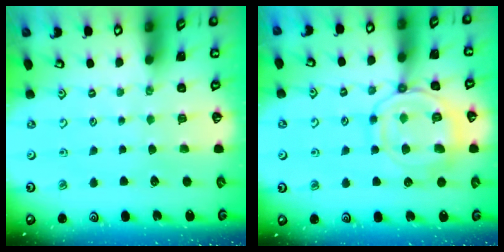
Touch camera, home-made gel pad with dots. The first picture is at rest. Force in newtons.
{"total": 14.5, "press": 14.5, "slide": 1.4}